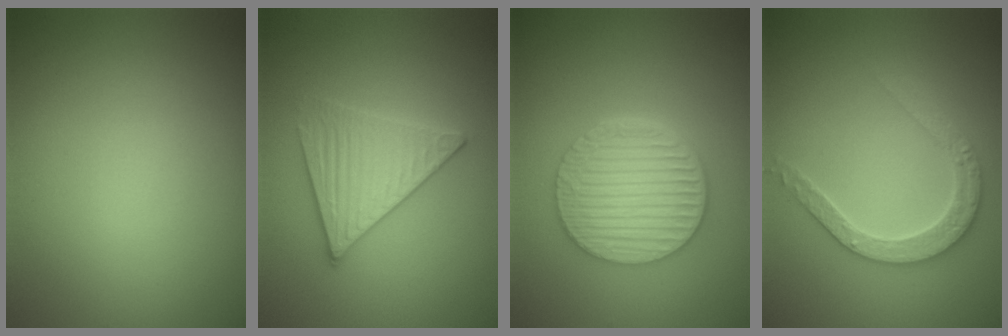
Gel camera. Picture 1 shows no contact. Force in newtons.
{"total": 3.8, "press": 3.5, "slide": 1.5}
{"total": 5.9, "press": 4.7, "slide": 3.6}
{"total": 3.0, "press": 2.9, "slide": 0.6}